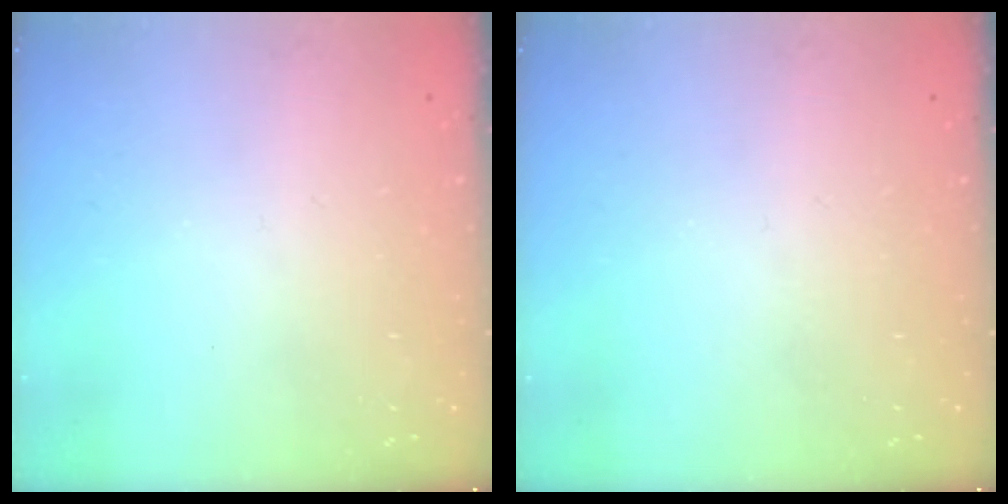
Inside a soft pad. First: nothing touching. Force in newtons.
{"total": 0.0}